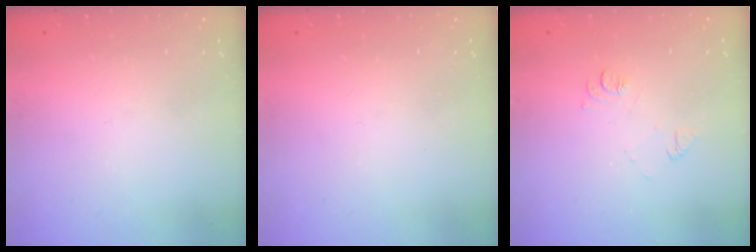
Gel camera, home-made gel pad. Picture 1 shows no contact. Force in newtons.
{"total": 0.0}
{"total": 6.4, "press": 6.4, "slide": 0.7}